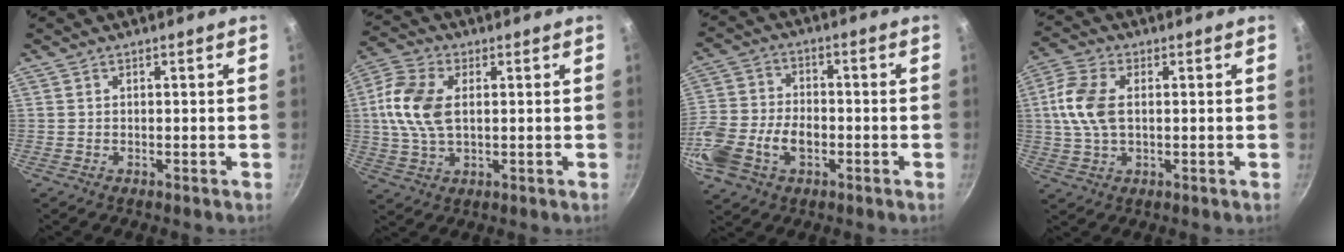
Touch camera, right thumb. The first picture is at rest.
{"total": 11.4, "force": [1.3, 6.8, 9.0], "torque": [-0.181, 0.014, 0.016]}
{"total": 15.2, "force": [-4.8, 10.3, 10.2], "torque": [-0.216, 0.031, -0.096]}
{"total": 9.5, "force": [0.9, 5.7, 7.6], "torque": [-0.156, 0.016, 0.010]}